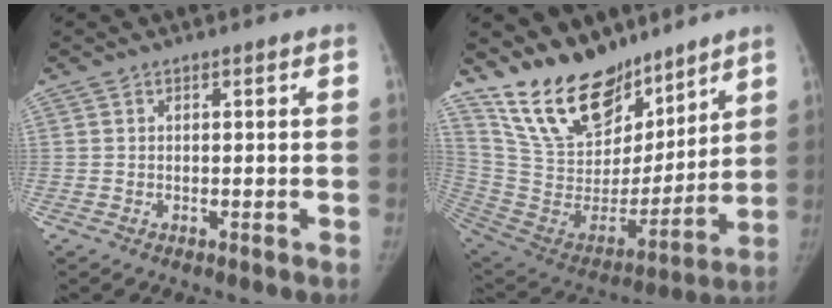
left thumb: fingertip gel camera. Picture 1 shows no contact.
{"total": 22.6, "force": [17.7, 10.5, 9.2], "torque": [-0.128, -0.102, 0.321]}